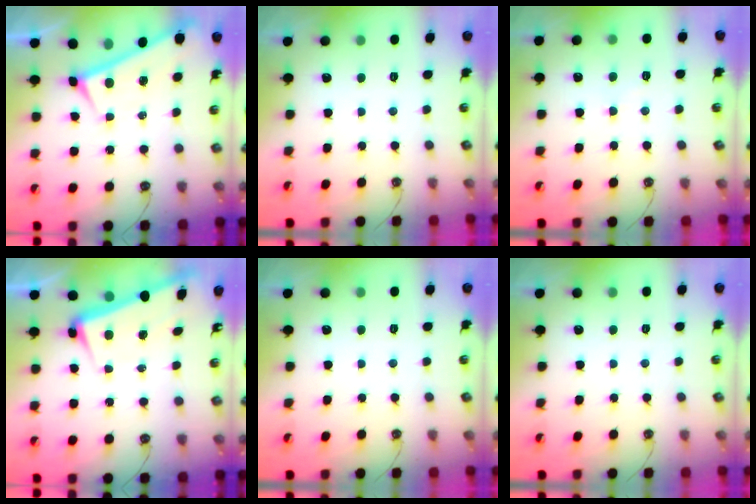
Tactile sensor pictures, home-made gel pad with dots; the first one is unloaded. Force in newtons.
{"total": 0.0}
{"total": 0.6, "press": 0.3, "slide": 0.6}
{"total": 2.9, "press": 2.8, "slide": 1.0}
{"total": 0.0}
{"total": 0.0}